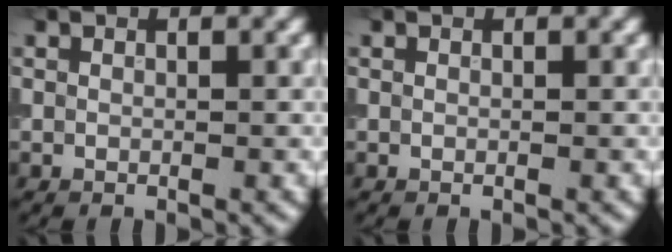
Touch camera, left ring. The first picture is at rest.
{"total": 0.0}